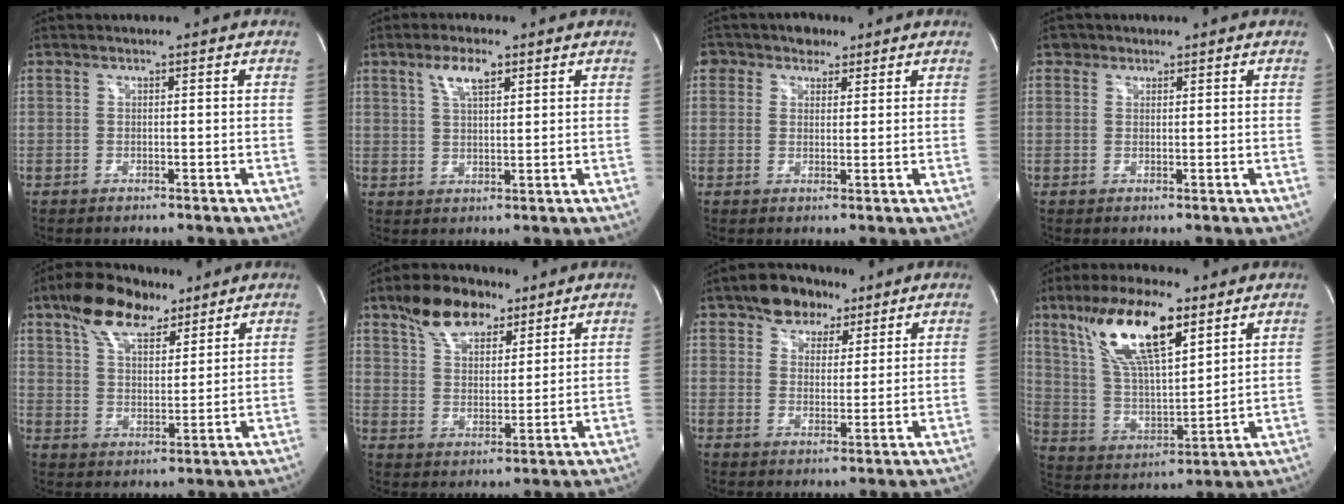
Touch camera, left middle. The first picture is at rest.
{"total": 5.0, "force": [2.8, 1.6, 3.8], "torque": [-0.075, 0.006, 0.054]}
{"total": 5.2, "force": [3.0, 4.0, 1.5], "torque": [-0.025, 0.023, 0.051]}
{"total": 1.8, "force": [1.1, 1.5, 0.0], "torque": [0.010, 0.004, 0.011]}
{"total": 11.9, "force": [8.1, 5.2, 7.0], "torque": [-0.128, 0.021, 0.146]}
{"total": 10.6, "force": [7.2, 5.4, 5.6], "torque": [-0.103, 0.019, 0.133]}
{"total": 7.3, "force": [4.8, 4.8, 2.6], "torque": [-0.036, 0.018, 0.080]}
{"total": 16.7, "force": [9.5, 4.7, 13.0], "torque": [-0.250, 0.015, 0.179]}